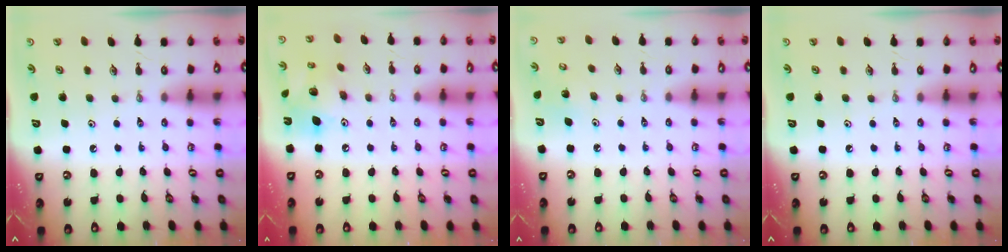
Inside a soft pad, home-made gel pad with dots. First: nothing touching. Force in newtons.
{"total": 12.6, "press": 12.6, "slide": 1.4}
{"total": 3.2, "press": 3.2, "slide": 0.2}
{"total": 0.0}